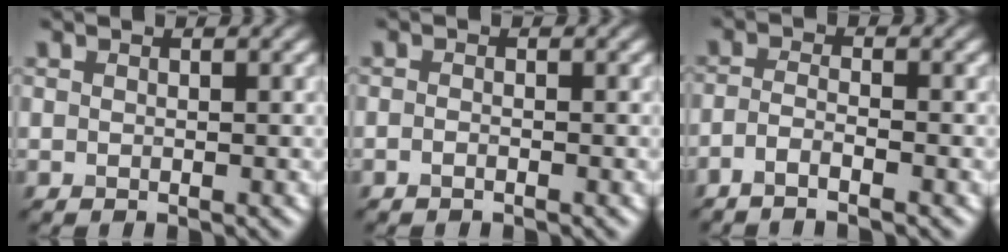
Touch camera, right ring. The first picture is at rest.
{"total": 0.6, "force": [-0.4, 0.2, 0.4], "torque": [-0.008, -0.002, -0.008]}
{"total": 2.2, "force": [-1.4, 0.4, 1.5], "torque": [-0.030, -0.004, -0.037]}